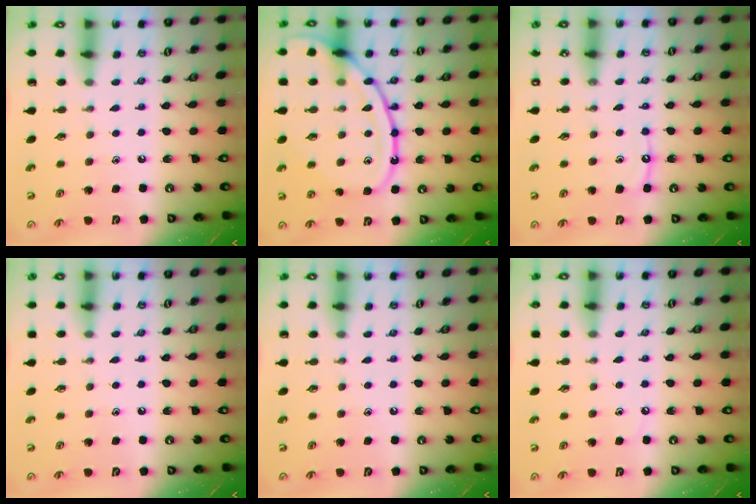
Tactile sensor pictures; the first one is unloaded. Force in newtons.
{"total": 19.3, "press": 19.2, "slide": 1.6}
{"total": 5.9, "press": 5.9, "slide": 0.6}
{"total": 2.7, "press": 2.7, "slide": 0.5}
{"total": 0.0}
{"total": 3.1, "press": 3.0, "slide": 0.4}